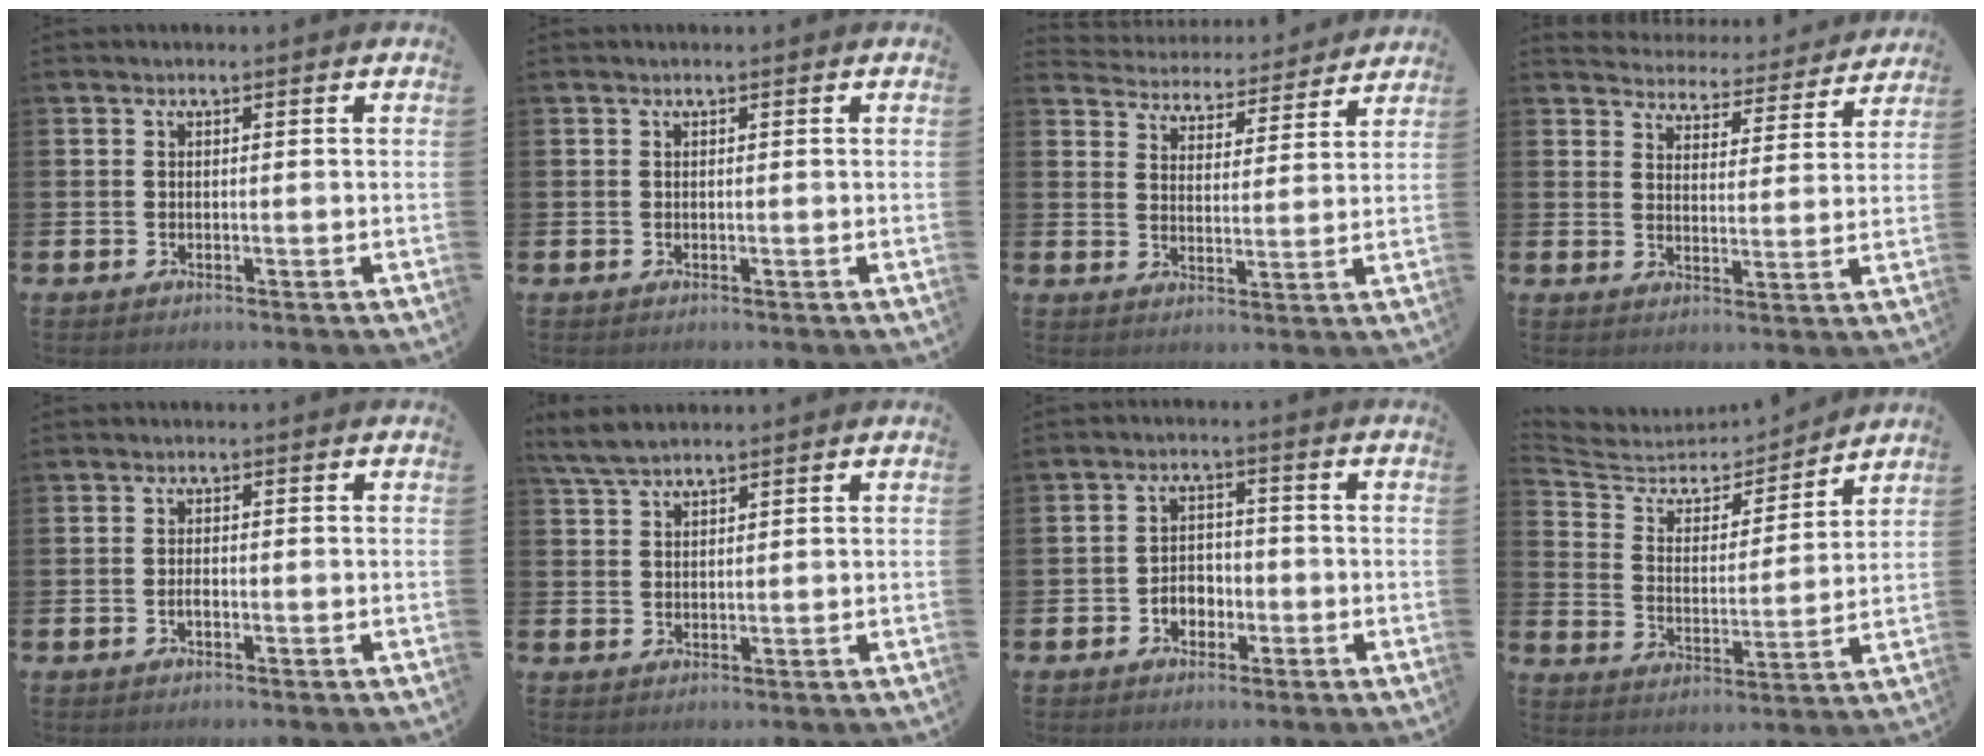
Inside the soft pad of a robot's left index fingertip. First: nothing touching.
{"total": 0.0}
{"total": 4.6, "force": [4.5, 0.9, -0.3], "torque": [-0.016, -0.045, 0.075]}
{"total": 4.3, "force": [4.2, 0.7, -0.1], "torque": [-0.011, -0.043, 0.068]}
{"total": 0.9, "force": [-0.5, 0.3, 0.7], "torque": [-0.012, -0.002, -0.010]}
{"total": 3.6, "force": [3.3, 0.8, 1.3], "torque": [-0.033, -0.007, 0.061]}
{"total": 3.1, "force": [-1.6, 2.3, 1.2], "torque": [-0.020, 0.004, -0.037]}
{"total": 5.8, "force": [5.2, 2.3, 1.1], "torque": [-0.063, -0.046, 0.086]}